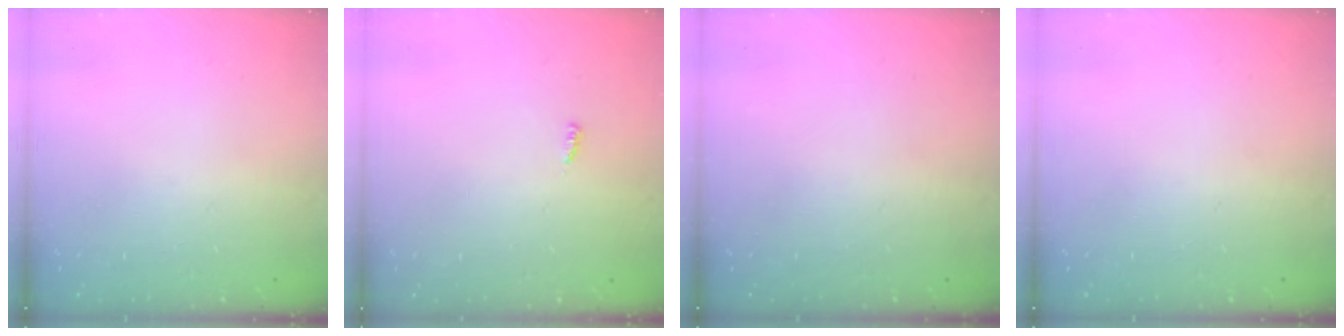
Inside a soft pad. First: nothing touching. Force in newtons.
{"total": 3.0, "press": 3.0, "slide": 0.0}
{"total": 0.0}
{"total": 0.0}